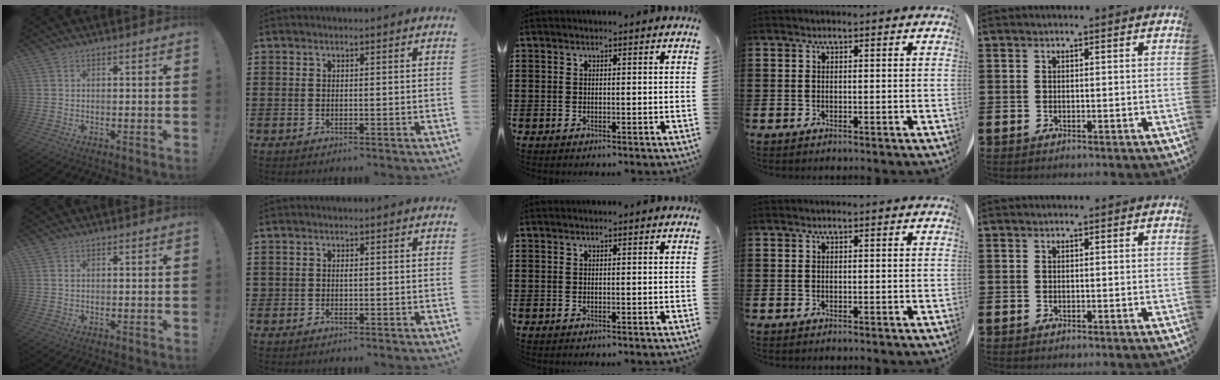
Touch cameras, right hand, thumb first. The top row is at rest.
{"thumb": {"total": 0.6, "force": [0.3, 0.1, 0.5], "torque": [-0.002, -0.003, 0.005]}, "index": {"total": 1.1, "force": [-0.2, 0.8, 0.7], "torque": [-0.016, 0.002, -0.004]}}